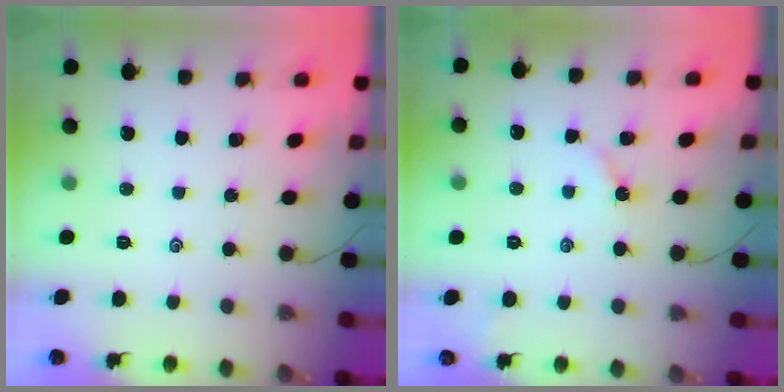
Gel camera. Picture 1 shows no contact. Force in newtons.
{"total": 2.4, "press": 2.3, "slide": 0.3}